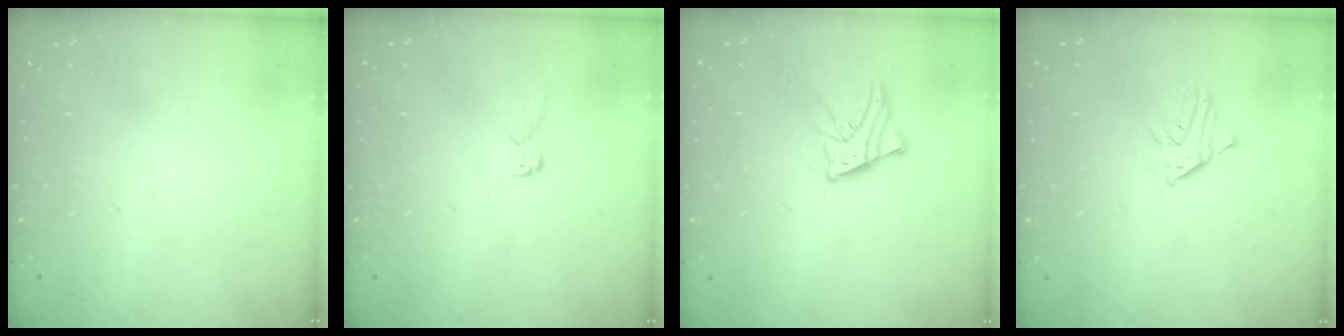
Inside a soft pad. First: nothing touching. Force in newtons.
{"total": 2.6, "press": 2.6, "slide": 0.1}
{"total": 3.3, "press": 3.3, "slide": 0.4}
{"total": 2.5, "press": 2.5, "slide": 0.2}